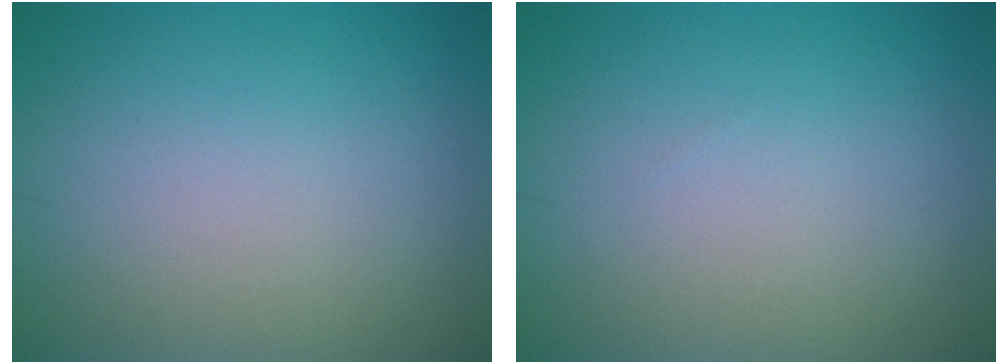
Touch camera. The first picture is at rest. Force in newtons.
{"total": 0.0}